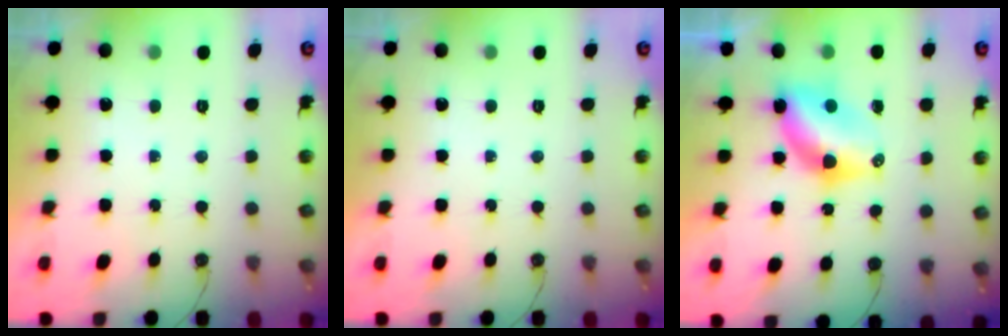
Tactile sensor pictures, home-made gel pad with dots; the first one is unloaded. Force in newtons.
{"total": 0.0}
{"total": 7.0, "press": 7.0, "slide": 0.5}